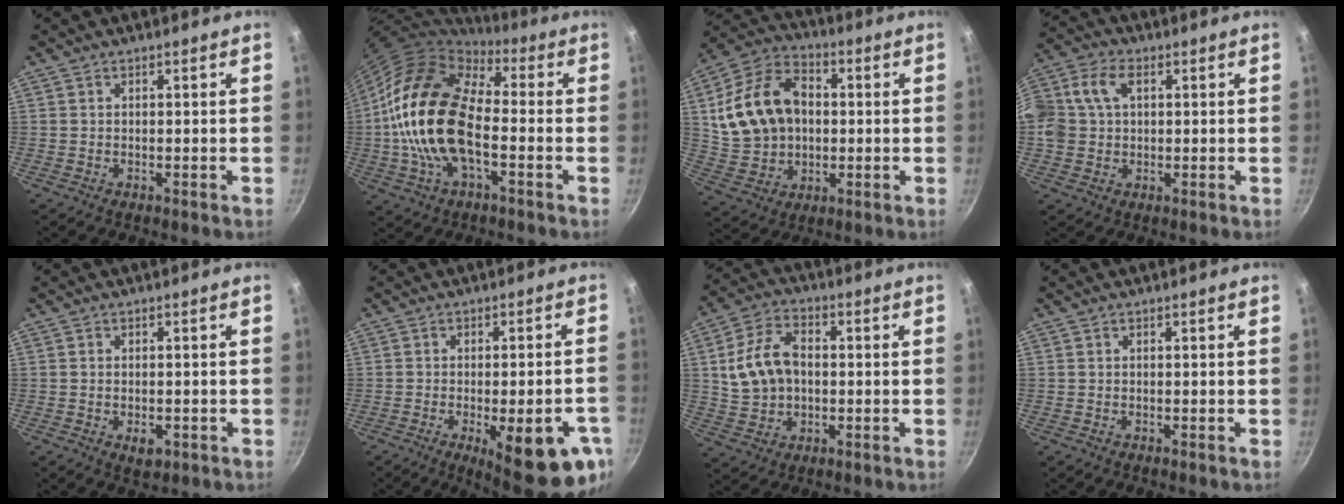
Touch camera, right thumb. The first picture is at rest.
{"total": 19.8, "force": [-2.0, 11.1, 16.3], "torque": [-0.289, 0.028, -0.048]}
{"total": 18.5, "force": [2.0, 13.7, 12.2], "torque": [-0.214, 0.019, 0.040]}
{"total": 14.2, "force": [2.8, 10.5, 9.1], "torque": [-0.203, 0.037, 0.040]}
{"total": 3.0, "force": [-1.0, 1.9, 2.1], "torque": [-0.029, -0.001, -0.011]}
{"total": 17.3, "force": [-6.6, 5.2, 15.1], "torque": [-0.162, 0.004, -0.075]}
{"total": 12.1, "force": [1.0, 8.7, 8.4], "torque": [-0.141, 0.020, 0.018]}
{"total": 0.0}